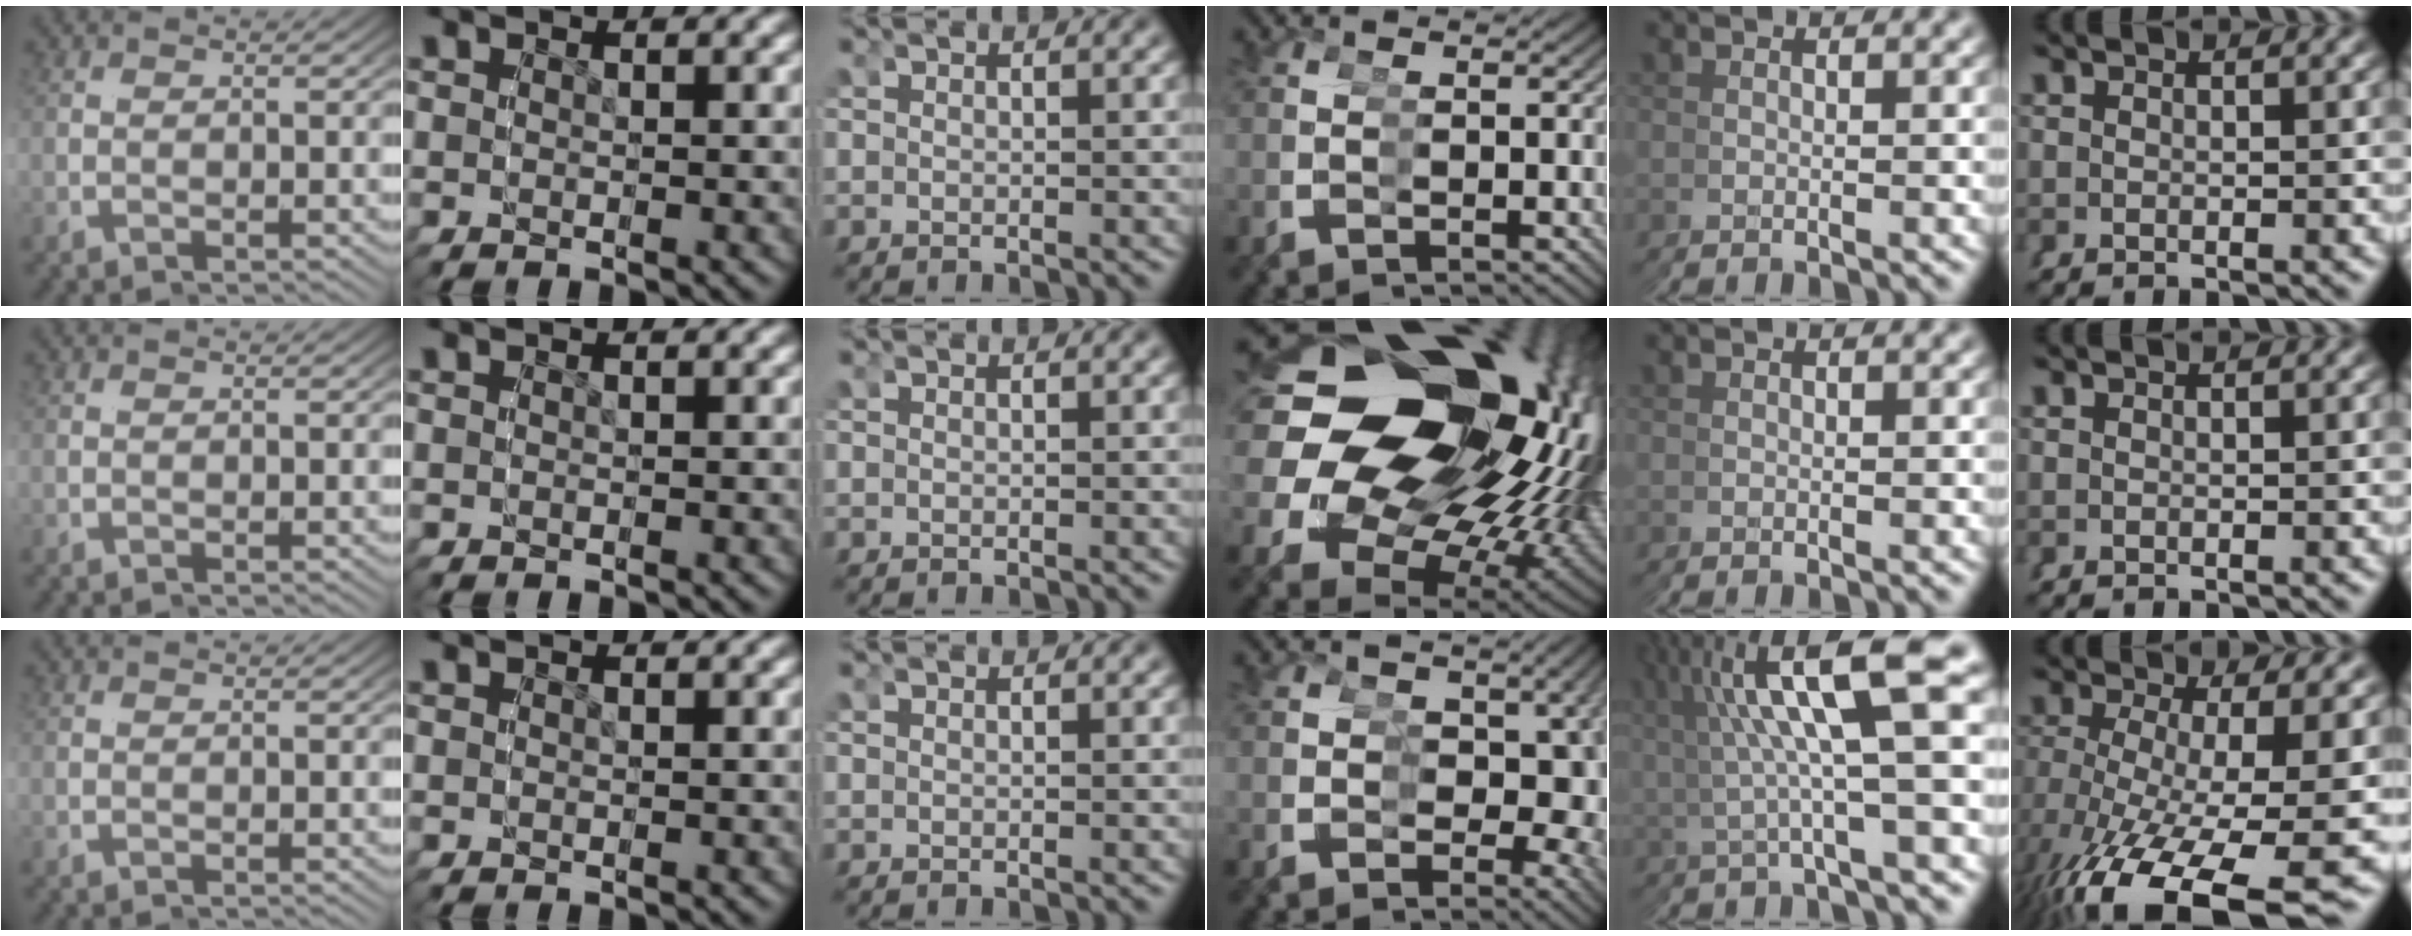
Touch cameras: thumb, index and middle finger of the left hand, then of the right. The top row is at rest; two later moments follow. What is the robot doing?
{"motion": "grasp_and_lifting", "object": "legos"}